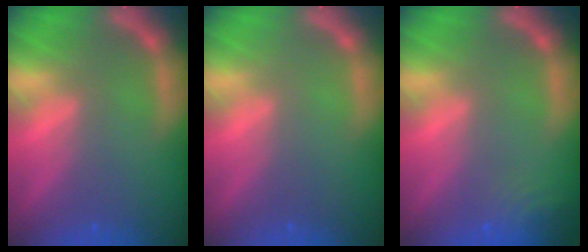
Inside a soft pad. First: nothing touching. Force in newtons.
{"total": 0.0}
{"total": 4.0}